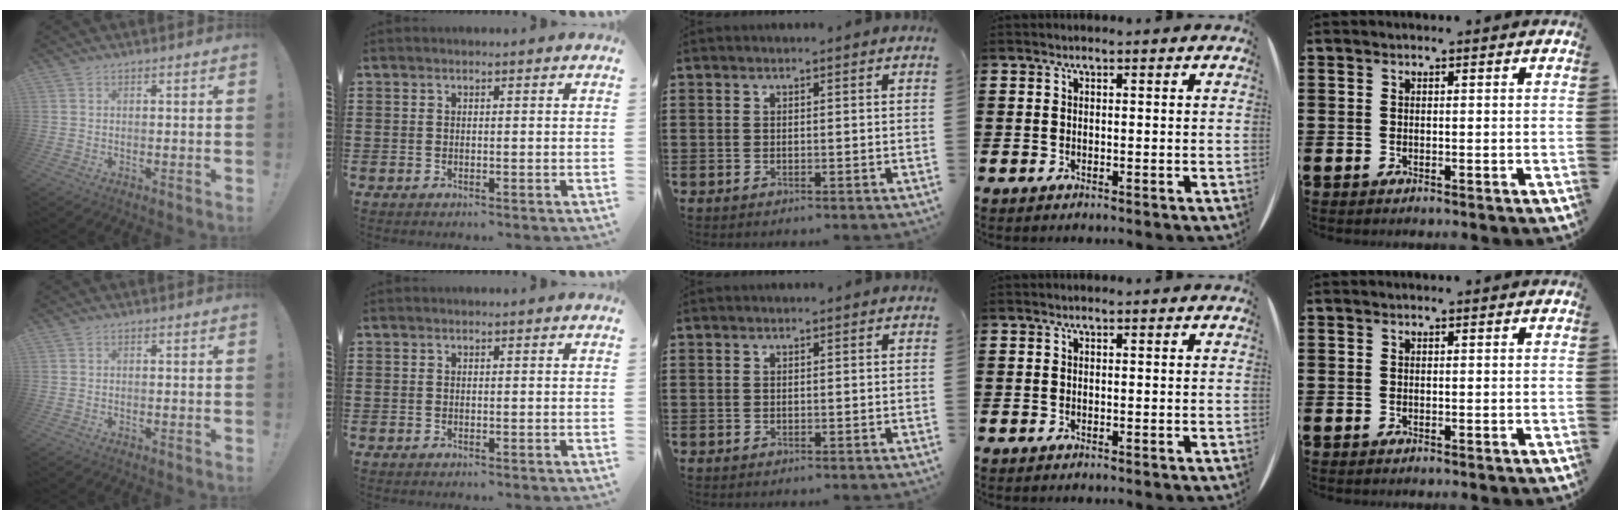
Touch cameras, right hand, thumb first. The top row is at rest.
{}